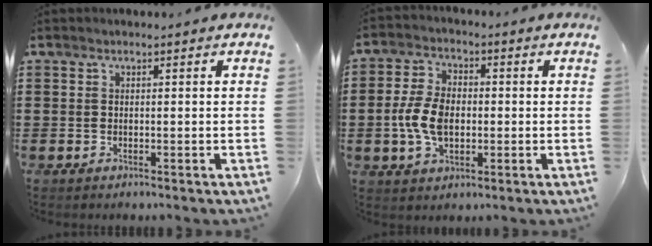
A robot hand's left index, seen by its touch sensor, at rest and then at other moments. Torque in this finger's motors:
{"motor_torque": [1.47, 0.67, 0.59, 0.15]}